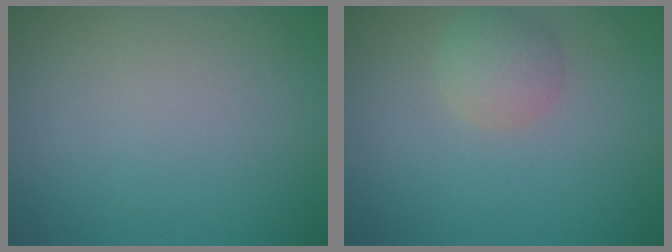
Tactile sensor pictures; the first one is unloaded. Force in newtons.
{"total": 2.3, "press": 2.3, "slide": 0.2}